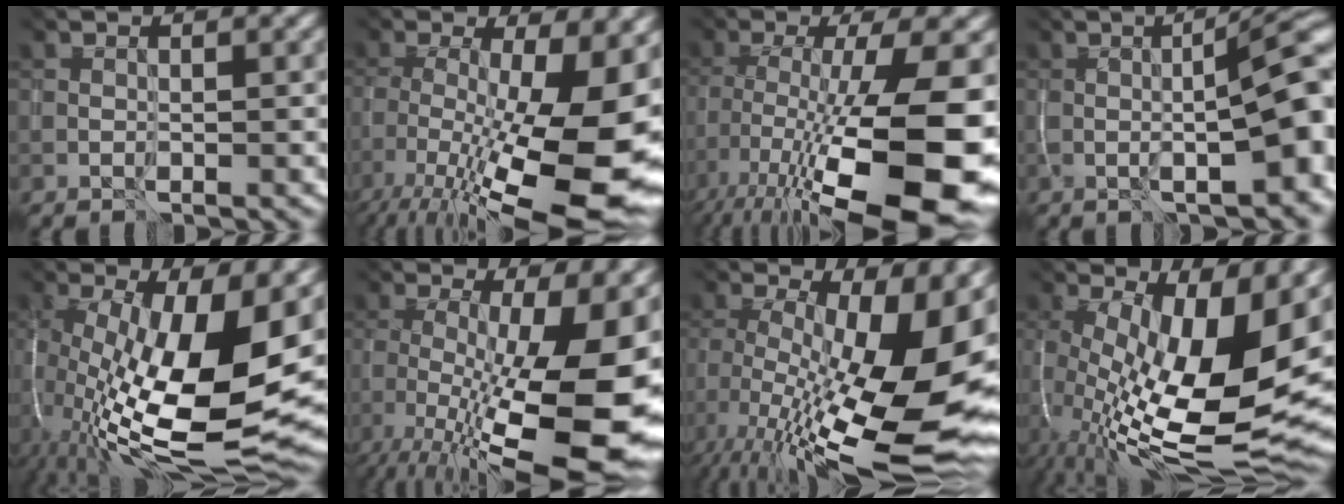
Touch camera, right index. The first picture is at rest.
{"total": 18.1, "force": [-6.5, 7.5, 15.2], "torque": [-0.236, -0.036, -0.063]}
{"total": 17.2, "force": [-7.0, 5.7, 14.6], "torque": [-0.243, -0.006, -0.089]}
{"total": 7.2, "force": [-1.3, 0.6, 7.1], "torque": [-0.085, 0.002, 0.002]}
{"total": 15.9, "force": [-0.4, 6.5, 14.5], "torque": [-0.259, -0.018, 0.022]}
{"total": 16.8, "force": [-4.8, 6.7, 14.7], "torque": [-0.220, -0.026, -0.043]}
{"total": 16.5, "force": [-2.8, 7.5, 14.4], "torque": [-0.195, -0.007, -0.013]}
{"total": 14.9, "force": [0.8, 6.7, 13.3], "torque": [-0.228, -0.013, 0.042]}